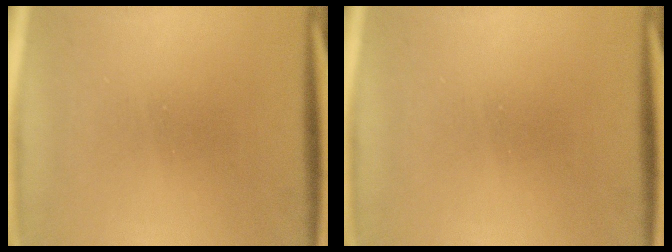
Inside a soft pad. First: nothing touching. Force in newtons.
{"total": 0.0}